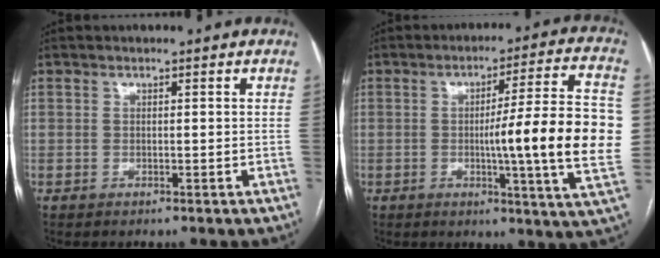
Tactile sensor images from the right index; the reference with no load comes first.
{"total": 17.6, "force": [-1.2, -0.5, 17.6], "torque": [-0.223, 0.001, -0.021]}